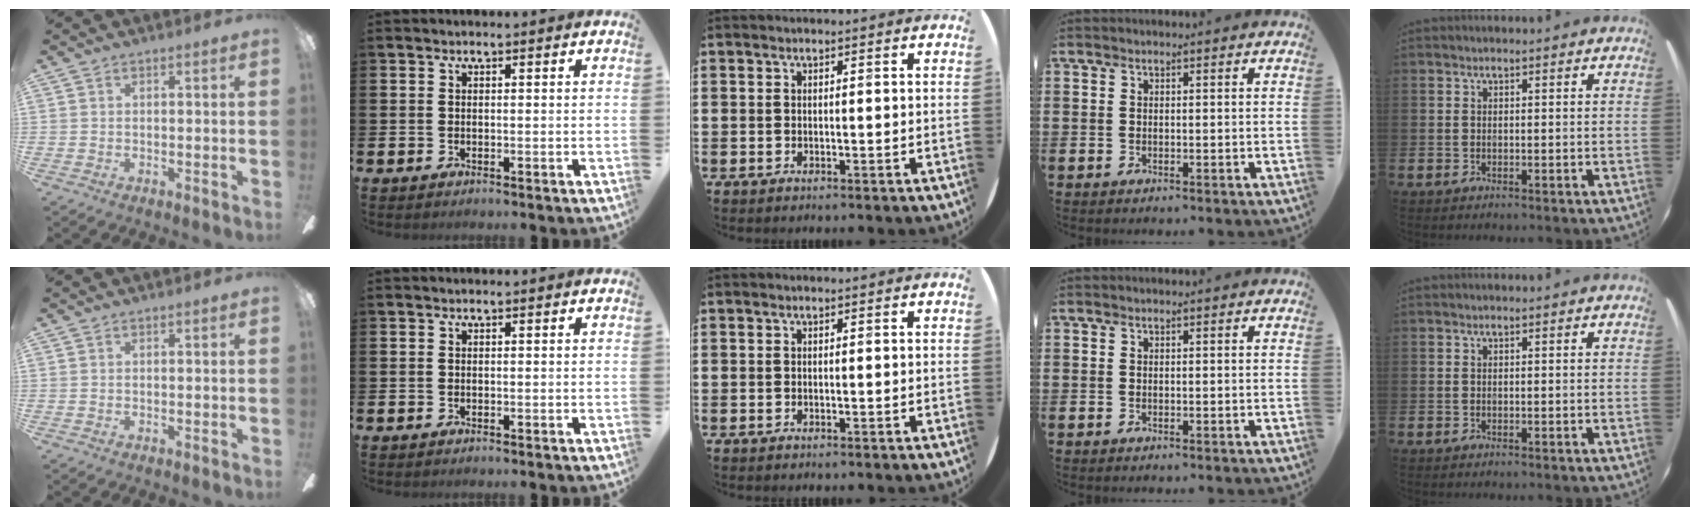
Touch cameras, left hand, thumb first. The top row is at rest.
{}